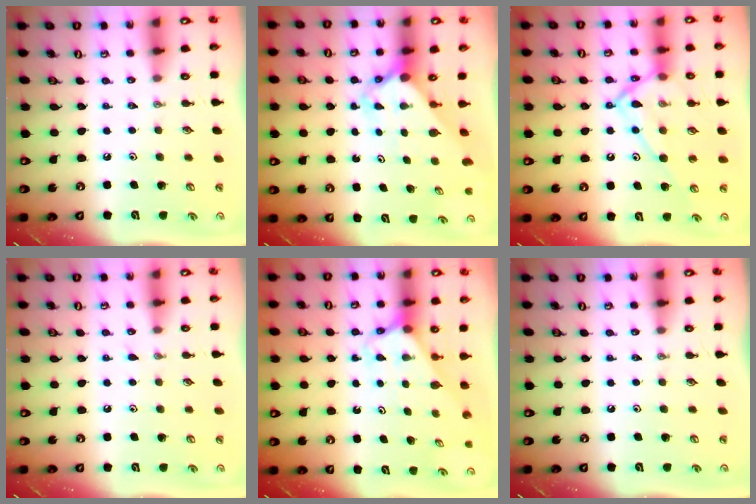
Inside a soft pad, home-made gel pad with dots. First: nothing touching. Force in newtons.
{"total": 2.8, "press": 2.8, "slide": 0.1}
{"total": 15.7, "press": 15.6, "slide": 1.3}
{"total": 5.6, "press": 5.6, "slide": 0.5}
{"total": 2.5, "press": 2.5, "slide": 0.3}
{"total": 0.0}